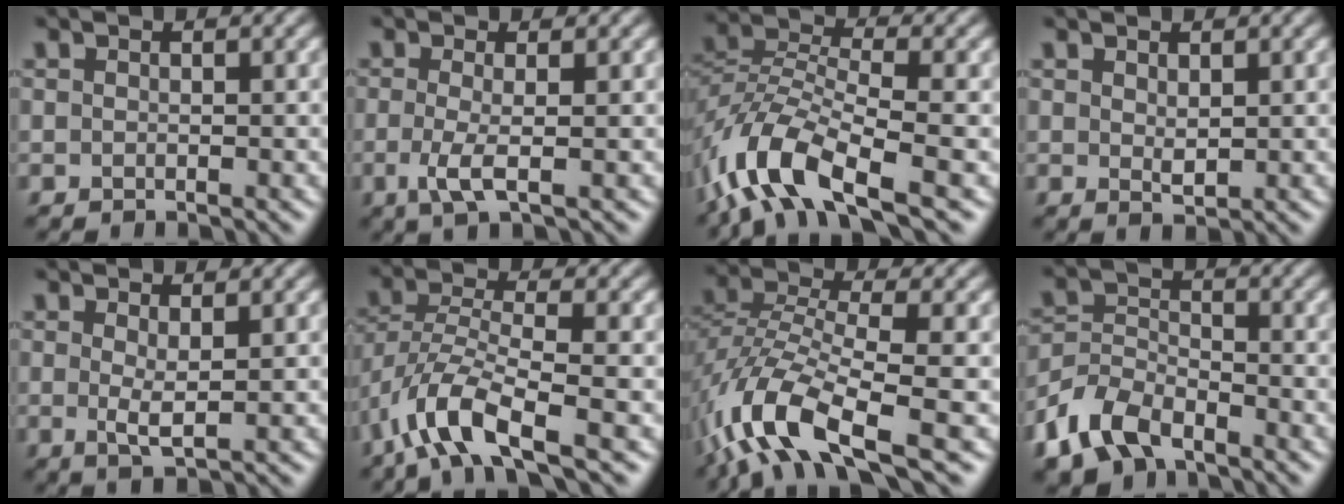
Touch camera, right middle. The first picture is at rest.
{"total": 2.6, "force": [-0.6, 0.5, 2.4], "torque": [-0.057, -0.007, -0.016]}
{"total": 8.9, "force": [-5.2, 3.5, 6.3], "torque": [-0.129, 0.000, -0.112]}
{"total": 1.1, "force": [0.5, 0.5, 0.8], "torque": [-0.017, -0.004, 0.013]}
{"total": 1.9, "force": [0.3, 0.3, 1.8], "torque": [-0.036, -0.006, 0.008]}
{"total": 6.8, "force": [-3.9, 2.0, 5.1], "torque": [-0.108, -0.003, -0.087]}
{"total": 9.9, "force": [-5.3, 3.5, 7.7], "torque": [-0.163, 0.000, -0.111]}
{"total": 6.0, "force": [-4.3, 3.2, 2.7], "torque": [-0.061, -0.004, -0.094]}